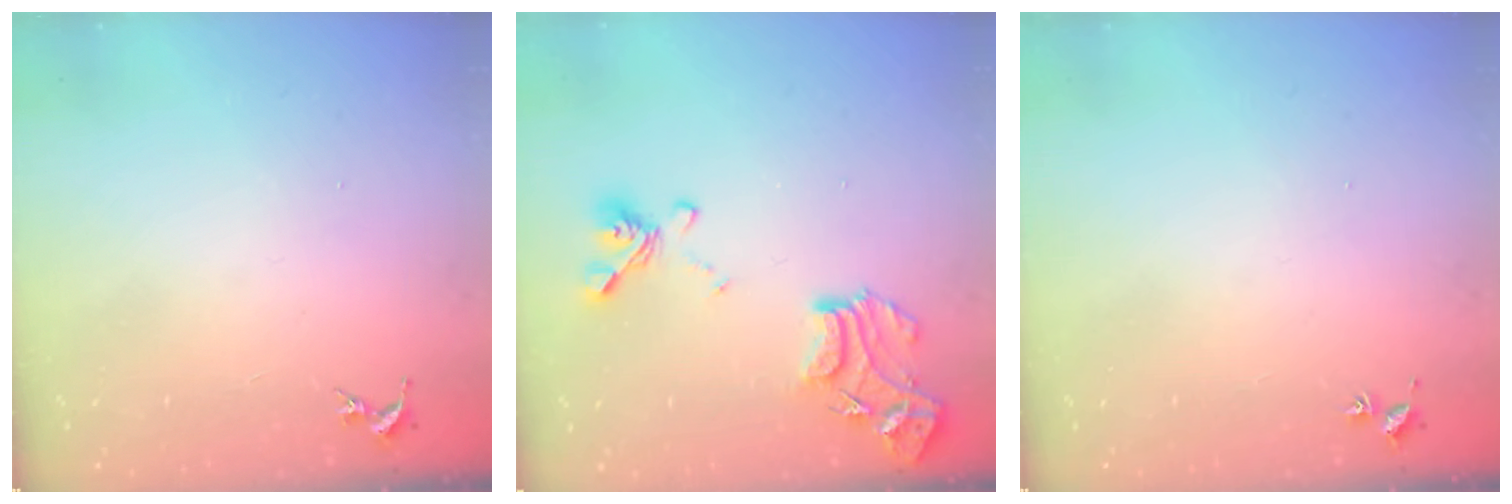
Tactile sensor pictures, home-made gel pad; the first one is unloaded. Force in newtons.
{"total": 16.4, "press": 16.4, "slide": 1.4}
{"total": 1.8, "press": 1.8, "slide": 0.2}